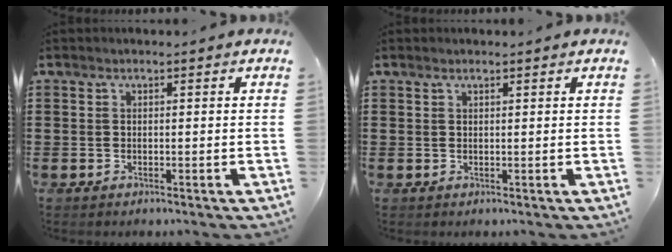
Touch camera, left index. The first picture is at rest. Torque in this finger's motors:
{"motor_torque": [-0.05, -0.01, 0.06, -0.01]}